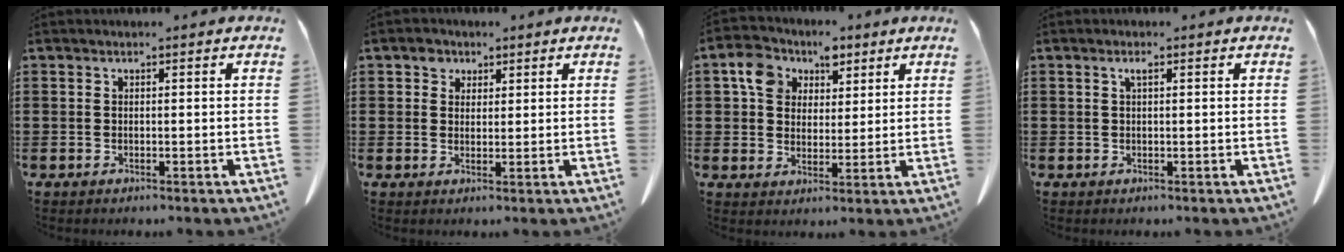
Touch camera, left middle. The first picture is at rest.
{"total": 2.2, "force": [1.5, 1.5, 0.6], "torque": [-0.009, 0.002, 0.027]}
{"total": 6.6, "force": [3.0, 5.2, 2.8], "torque": [-0.079, 0.019, 0.056]}
{"total": 1.1, "force": [0.4, 0.3, 1.0], "torque": [-0.020, 0.003, 0.006]}